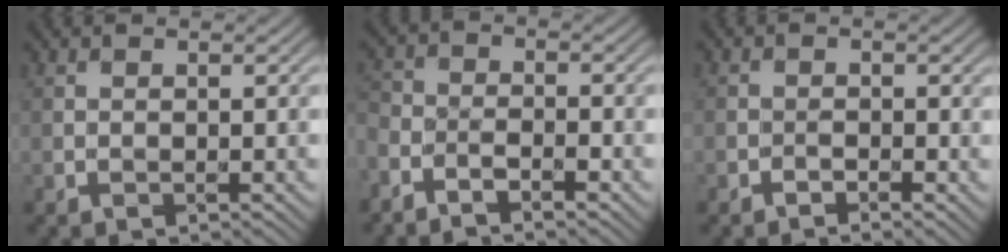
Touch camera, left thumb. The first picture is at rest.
{"total": 4.0, "force": [-3.5, 1.2, 1.6], "torque": [-0.031, -0.004, -0.071]}
{"total": 1.4, "force": [-0.7, 1.0, -0.5], "torque": [0.031, -0.005, -0.017]}